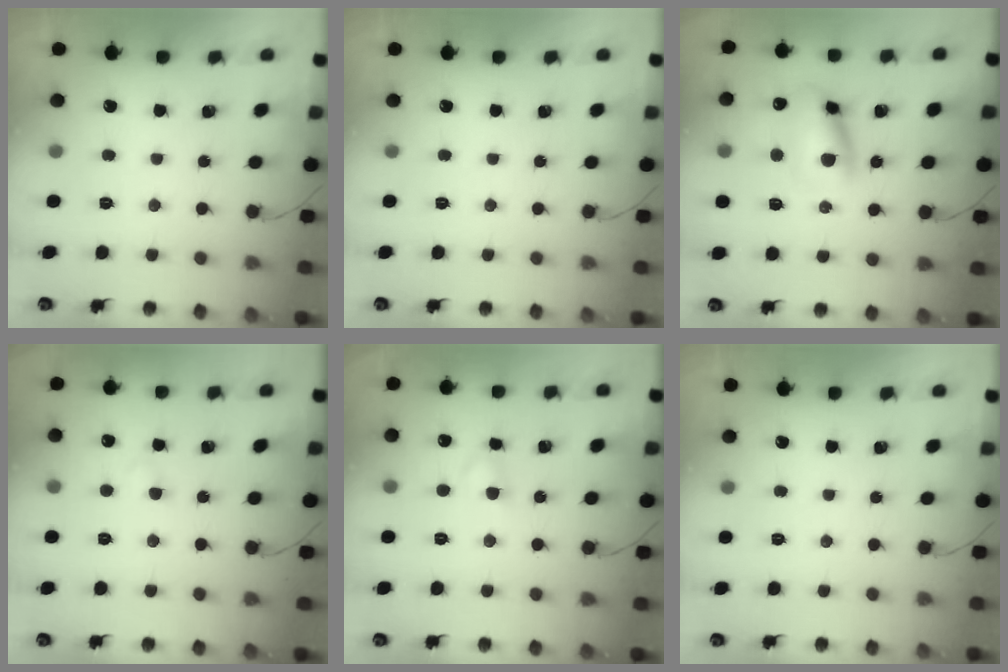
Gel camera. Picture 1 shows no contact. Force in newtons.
{"total": 0.0}
{"total": 11.4, "press": 11.3, "slide": 1.6}
{"total": 2.3, "press": 2.1, "slide": 1.0}
{"total": 2.9, "press": 2.7, "slide": 1.2}
{"total": 0.0}